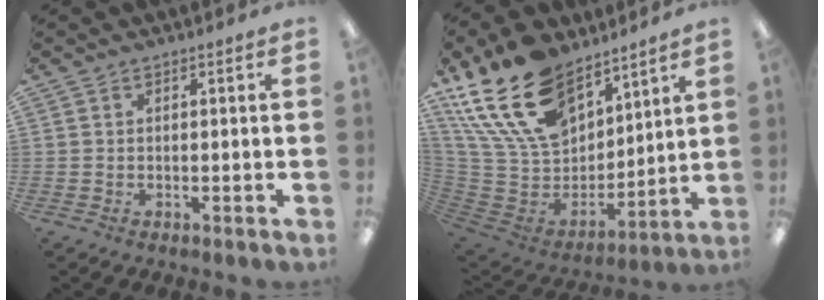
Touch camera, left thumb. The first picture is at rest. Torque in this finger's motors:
{"motor_torque": [1.35, 1.26, 1.37, -1.40, 0.61]}